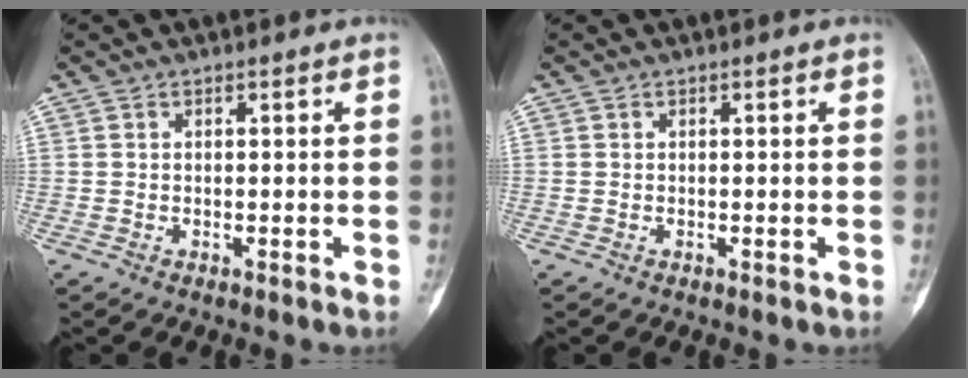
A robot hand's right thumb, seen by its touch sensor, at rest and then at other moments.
{"total": 0.0}